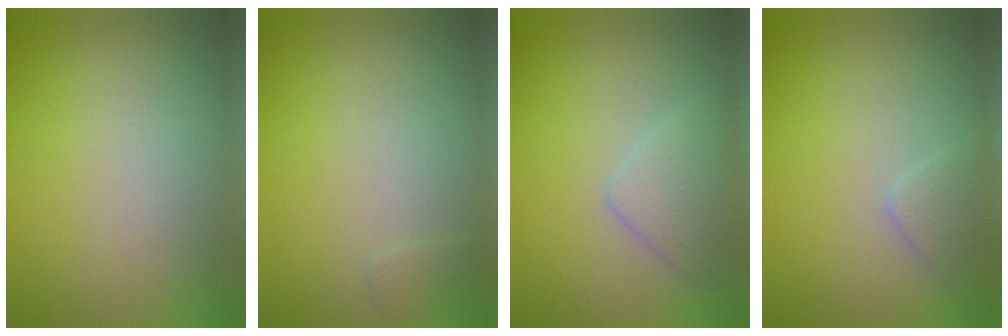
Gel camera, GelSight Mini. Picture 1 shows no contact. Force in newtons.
{"total": 0.7, "press": 0.7, "slide": 0.0}
{"total": 2.4, "press": 2.4, "slide": 0.1}
{"total": 1.6, "press": 1.6, "slide": 0.1}